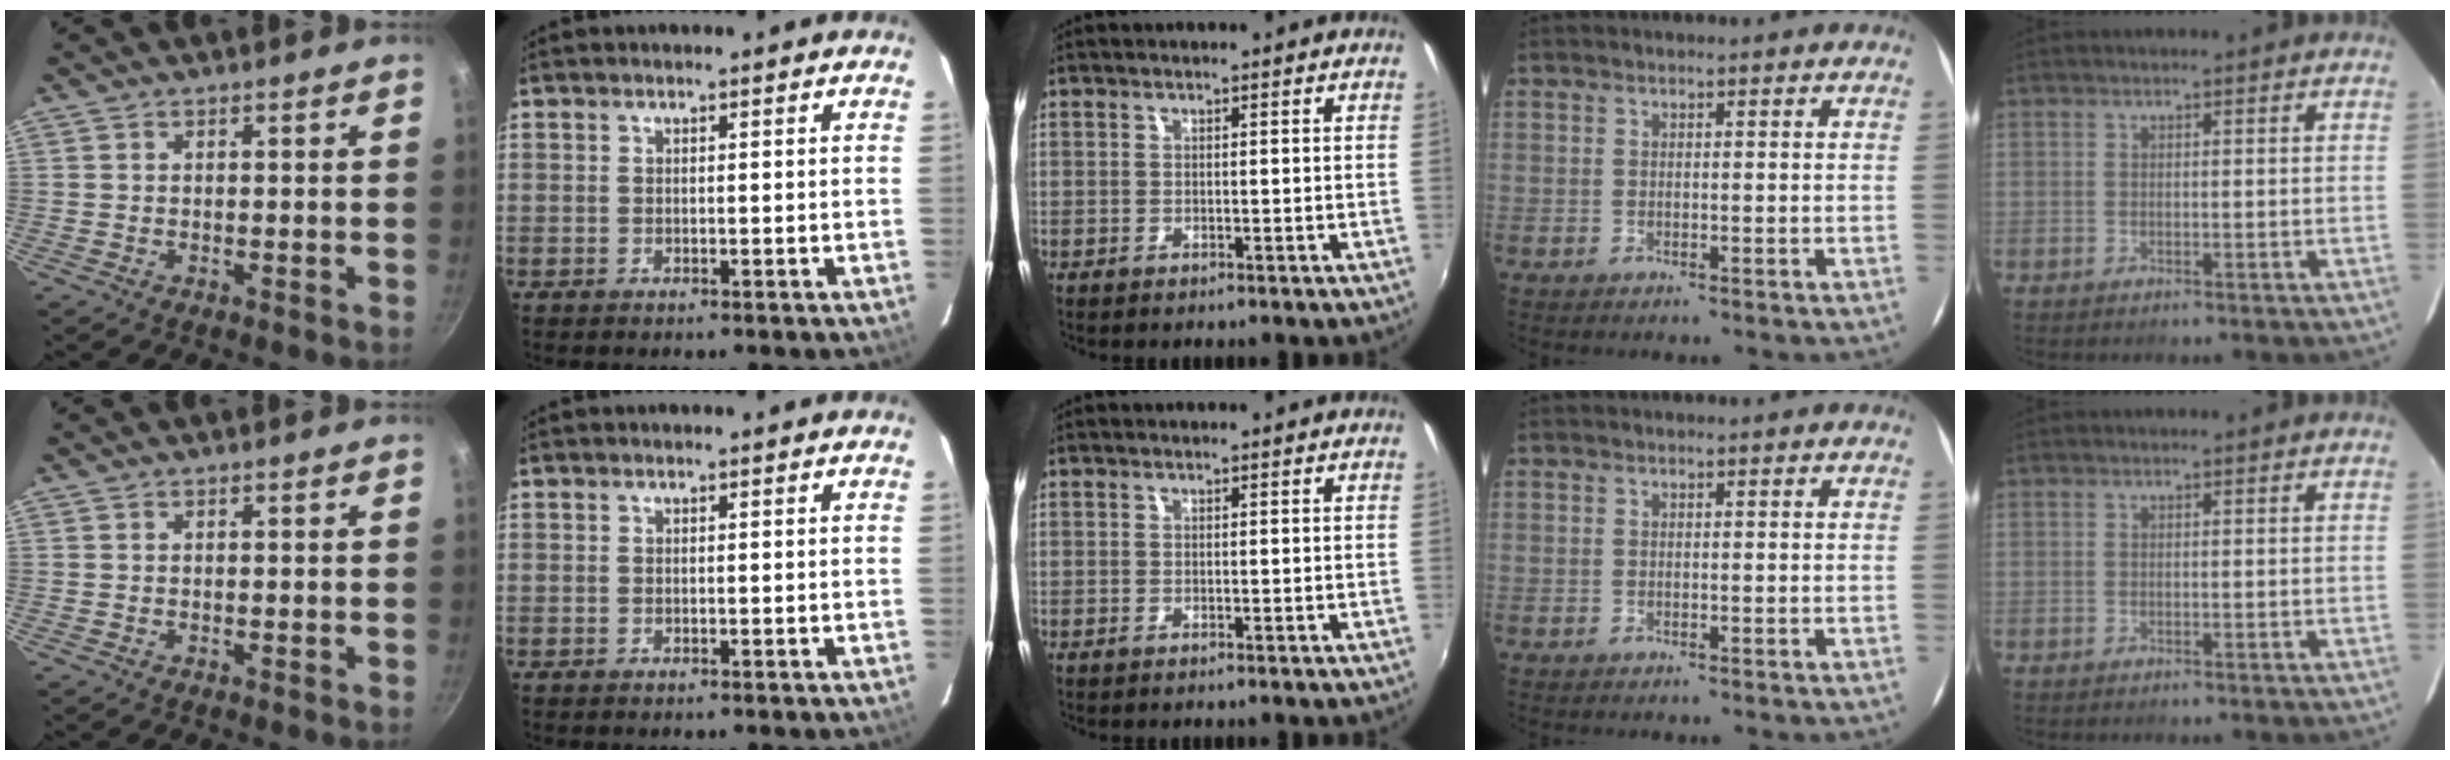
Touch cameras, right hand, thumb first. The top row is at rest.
{}